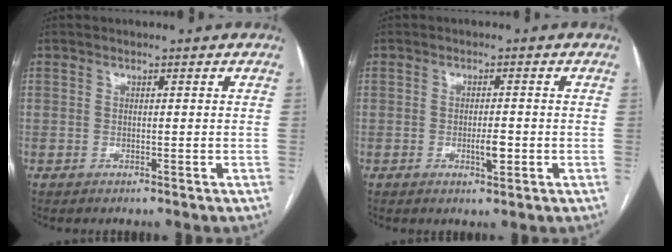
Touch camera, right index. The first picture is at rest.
{"total": 2.7, "force": [-0.8, 0.7, 2.5], "torque": [-0.043, -0.001, -0.010]}